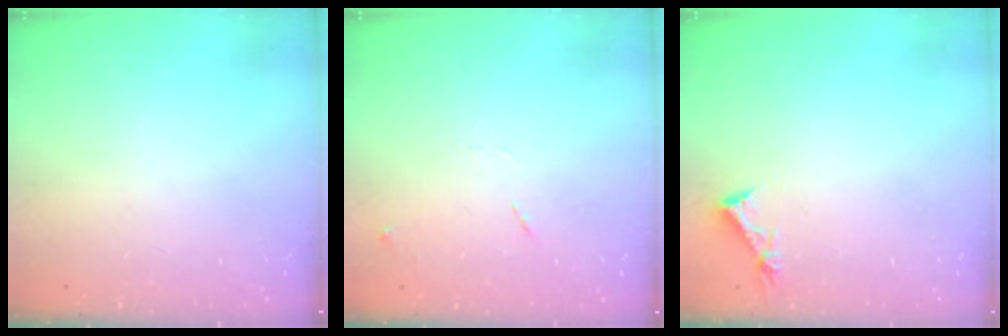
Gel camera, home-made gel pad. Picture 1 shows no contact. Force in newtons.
{"total": 5.7, "press": 5.7, "slide": 0.7}
{"total": 3.8, "press": 3.7, "slide": 0.4}